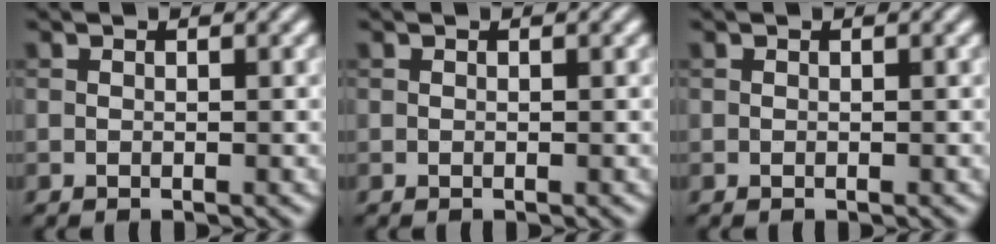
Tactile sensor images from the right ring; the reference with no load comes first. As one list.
[{"total": 0.0}, {"total": 0.0}]